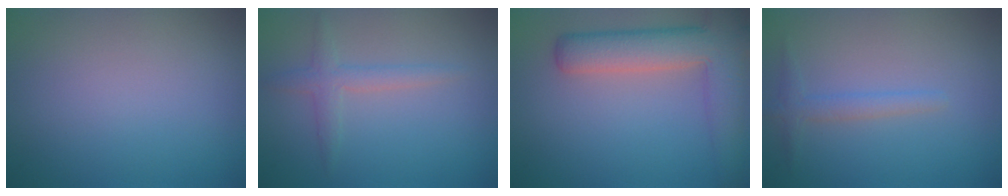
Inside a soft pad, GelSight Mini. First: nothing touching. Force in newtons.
{"total": 2.0, "press": 2.0, "slide": 0.1}
{"total": 6.8, "press": 6.7, "slide": 0.6}
{"total": 1.6, "press": 1.6, "slide": 0.1}